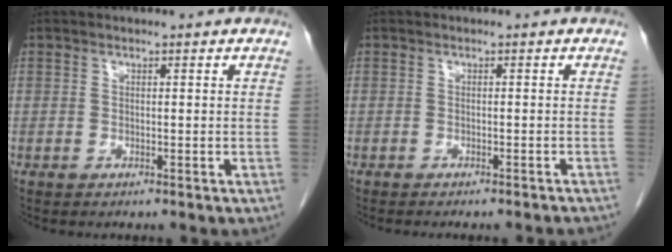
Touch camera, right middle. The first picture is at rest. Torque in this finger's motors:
{"motor_torque": [0.13, -0.12, 0.01, 0.01]}